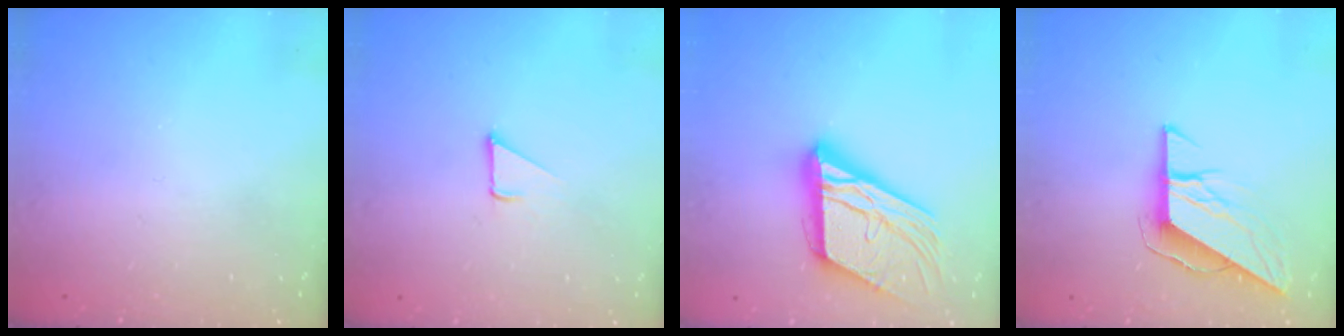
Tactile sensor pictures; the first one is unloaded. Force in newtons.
{"total": 3.6, "press": 3.6, "slide": 0.3}
{"total": 21.2, "press": 21.0, "slide": 2.9}
{"total": 8.2, "press": 8.2, "slide": 0.3}